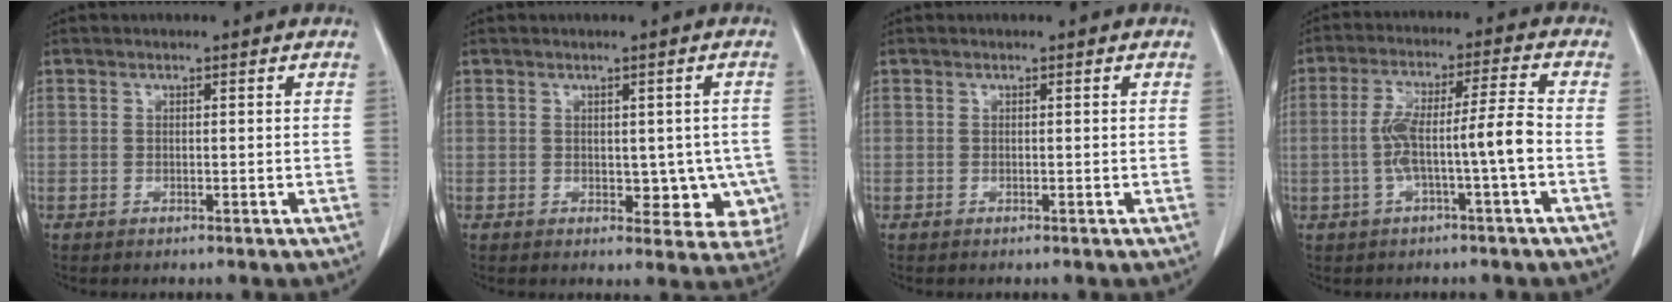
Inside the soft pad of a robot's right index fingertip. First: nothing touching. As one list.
[{"total": 6.7, "force": [-1.0, 4.4, 5.0], "torque": [-0.032, 0.009, -0.002]}, {"total": 0.0}, {"total": 8.4, "force": [-1.9, -0.2, 8.2], "torque": [-0.155, 0.026, -0.029]}]